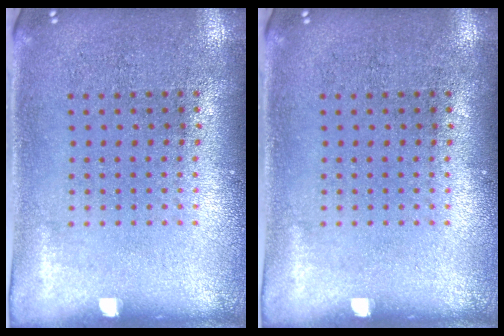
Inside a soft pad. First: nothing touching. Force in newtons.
{"total": 0.0}